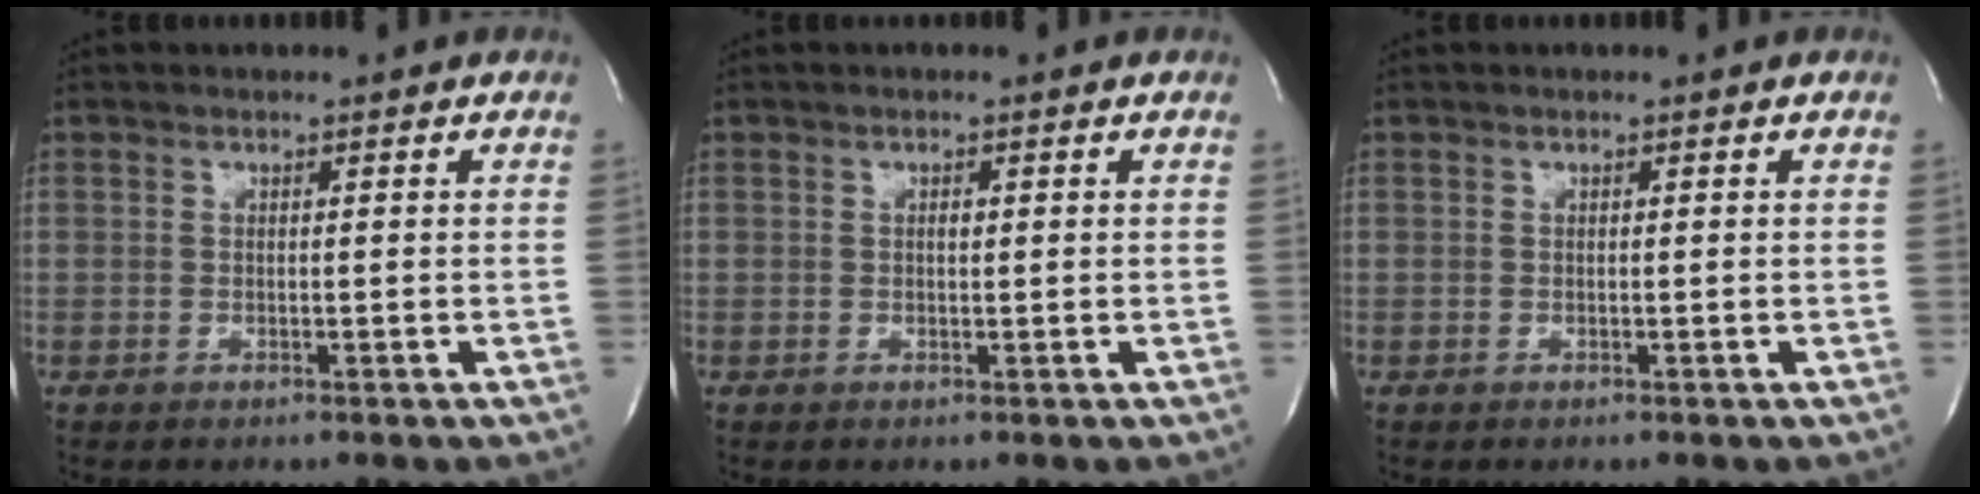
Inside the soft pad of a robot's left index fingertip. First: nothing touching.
{"total": 0.7, "force": [0.1, 0.3, 0.6], "torque": [-0.012, 0.001, 0.000]}
{"total": 0.0}